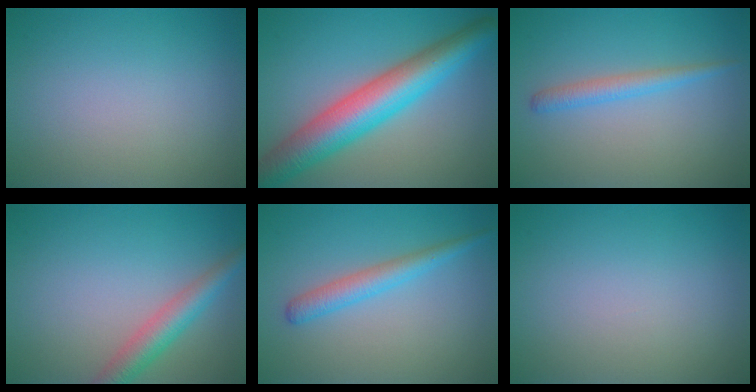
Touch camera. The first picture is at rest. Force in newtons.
{"total": 8.5, "press": 8.5, "slide": 0.2}
{"total": 2.0, "press": 2.0, "slide": 0.0}
{"total": 3.7, "press": 3.7, "slide": 0.1}
{"total": 2.7, "press": 2.6, "slide": 0.1}
{"total": 0.0}